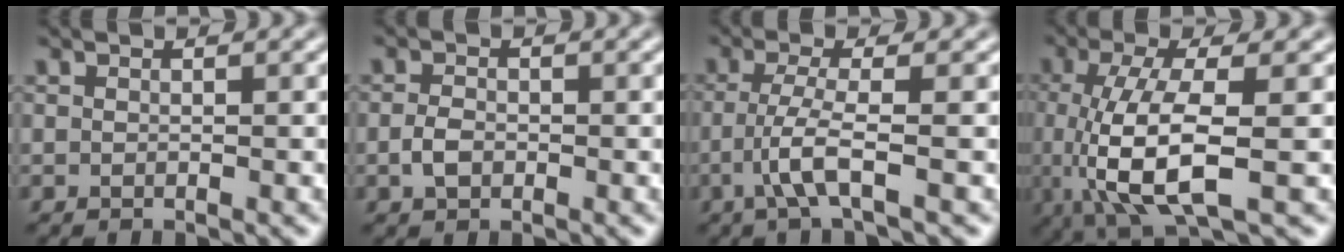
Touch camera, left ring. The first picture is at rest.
{"total": 1.7, "force": [-0.4, 1.2, 1.2], "torque": [-0.026, 0.001, -0.011]}
{"total": 3.2, "force": [-1.1, 0.3, 3.0], "torque": [-0.066, 0.004, -0.029]}
{"total": 7.8, "force": [-1.1, 2.4, 7.3], "torque": [-0.151, -0.010, -0.017]}